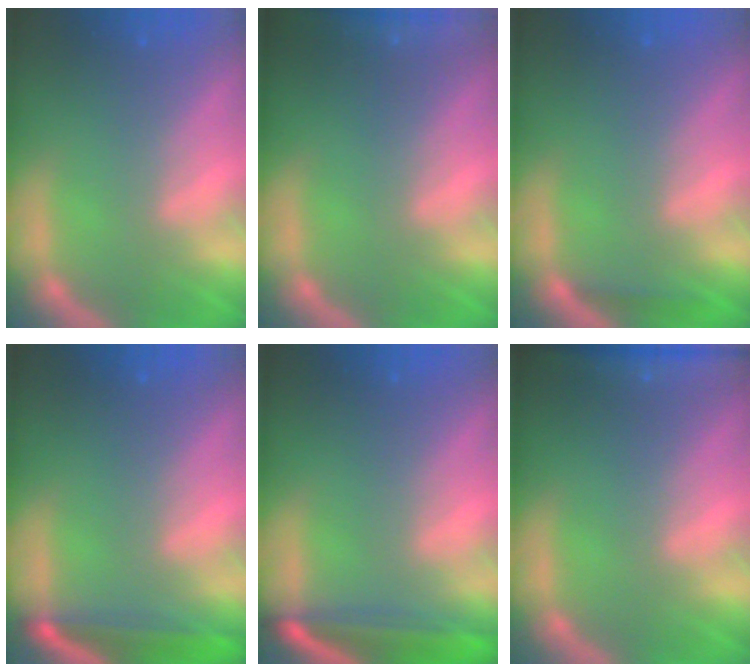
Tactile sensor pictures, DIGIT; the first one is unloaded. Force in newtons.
{"total": 8.5}
{"total": 0.9}
{"total": 4.5}
{"total": 6.0}
{"total": 5.0}